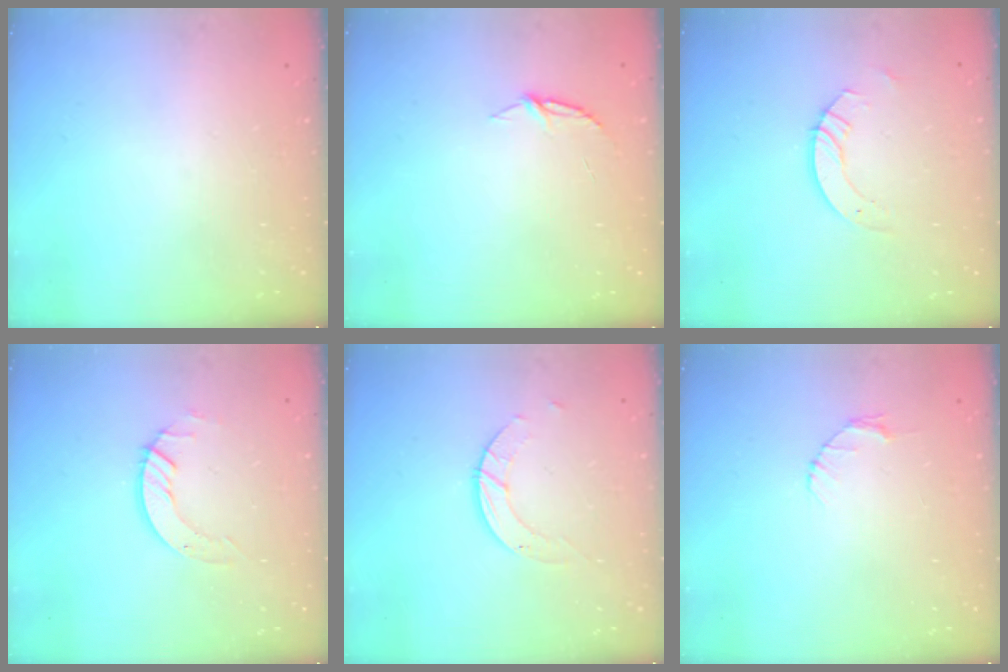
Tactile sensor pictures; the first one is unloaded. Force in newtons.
{"total": 5.1, "press": 5.1, "slide": 0.5}
{"total": 3.5, "press": 3.5, "slide": 0.3}
{"total": 4.5, "press": 4.5, "slide": 0.4}
{"total": 3.0, "press": 3.0, "slide": 0.3}
{"total": 2.6, "press": 2.6, "slide": 0.3}